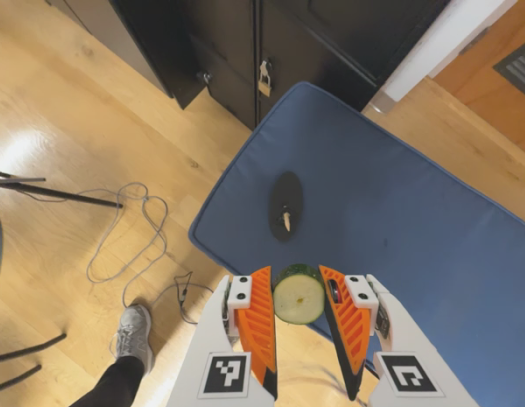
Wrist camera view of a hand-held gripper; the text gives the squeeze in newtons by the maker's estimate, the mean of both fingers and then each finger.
{"total": 9.7, "left": 9.8, "right": 9.6}